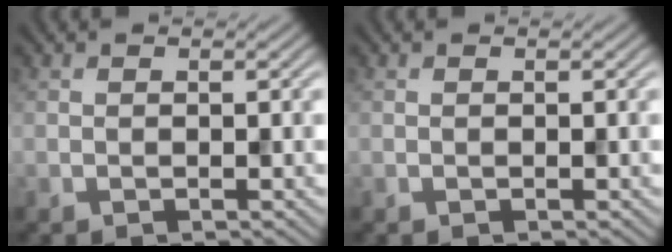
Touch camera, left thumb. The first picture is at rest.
{"total": 0.0}